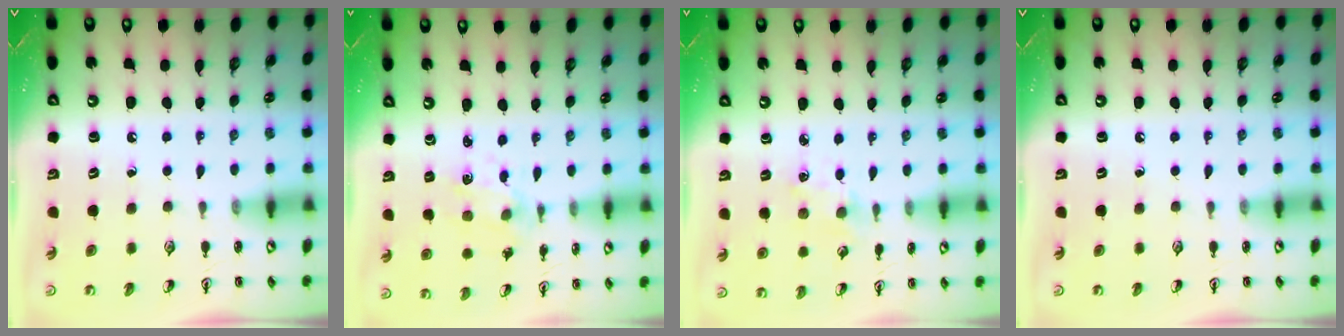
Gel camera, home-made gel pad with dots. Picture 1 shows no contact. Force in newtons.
{"total": 2.4, "press": 2.2, "slide": 0.8}
{"total": 2.8, "press": 2.8, "slide": 0.4}
{"total": 0.0}